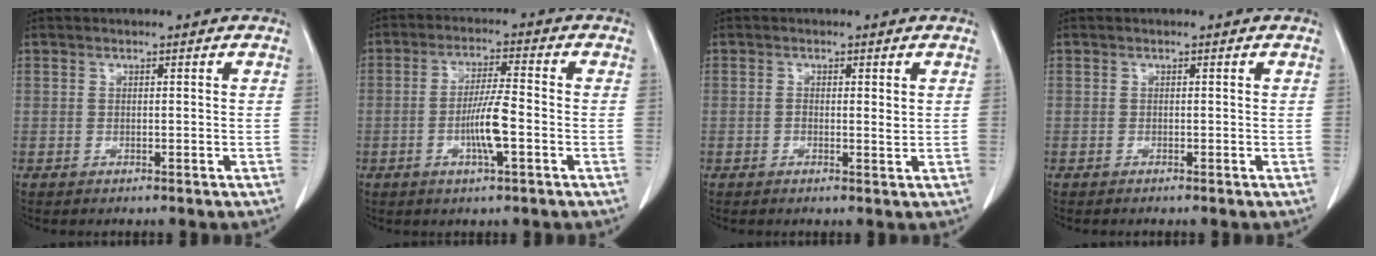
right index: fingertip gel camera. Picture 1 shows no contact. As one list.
[{"total": 6.7, "force": [-1.9, 0.4, 6.4], "torque": [-0.125, -0.002, -0.037]}, {"total": 0.7, "force": [0.0, 0.2, 0.7], "torque": [-0.014, -0.001, 0.001]}, {"total": 0.0}]